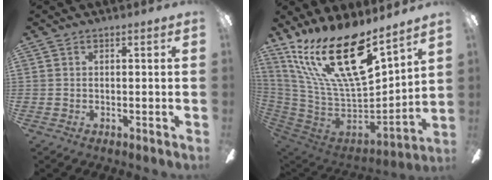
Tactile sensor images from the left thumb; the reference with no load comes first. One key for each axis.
{"total": 26.1, "fx": 15.8, "fy": 9.6, "fz": 18.4, "tx": -0.352, "ty": -0.101, "tz": 0.280}